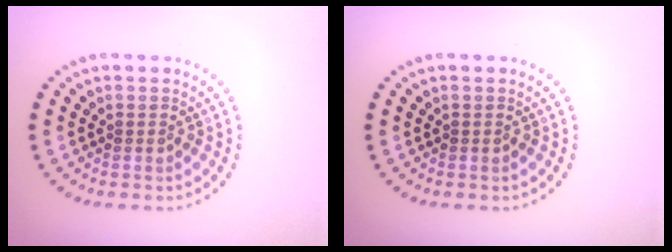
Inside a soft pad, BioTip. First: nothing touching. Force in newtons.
{"total": 0.0}